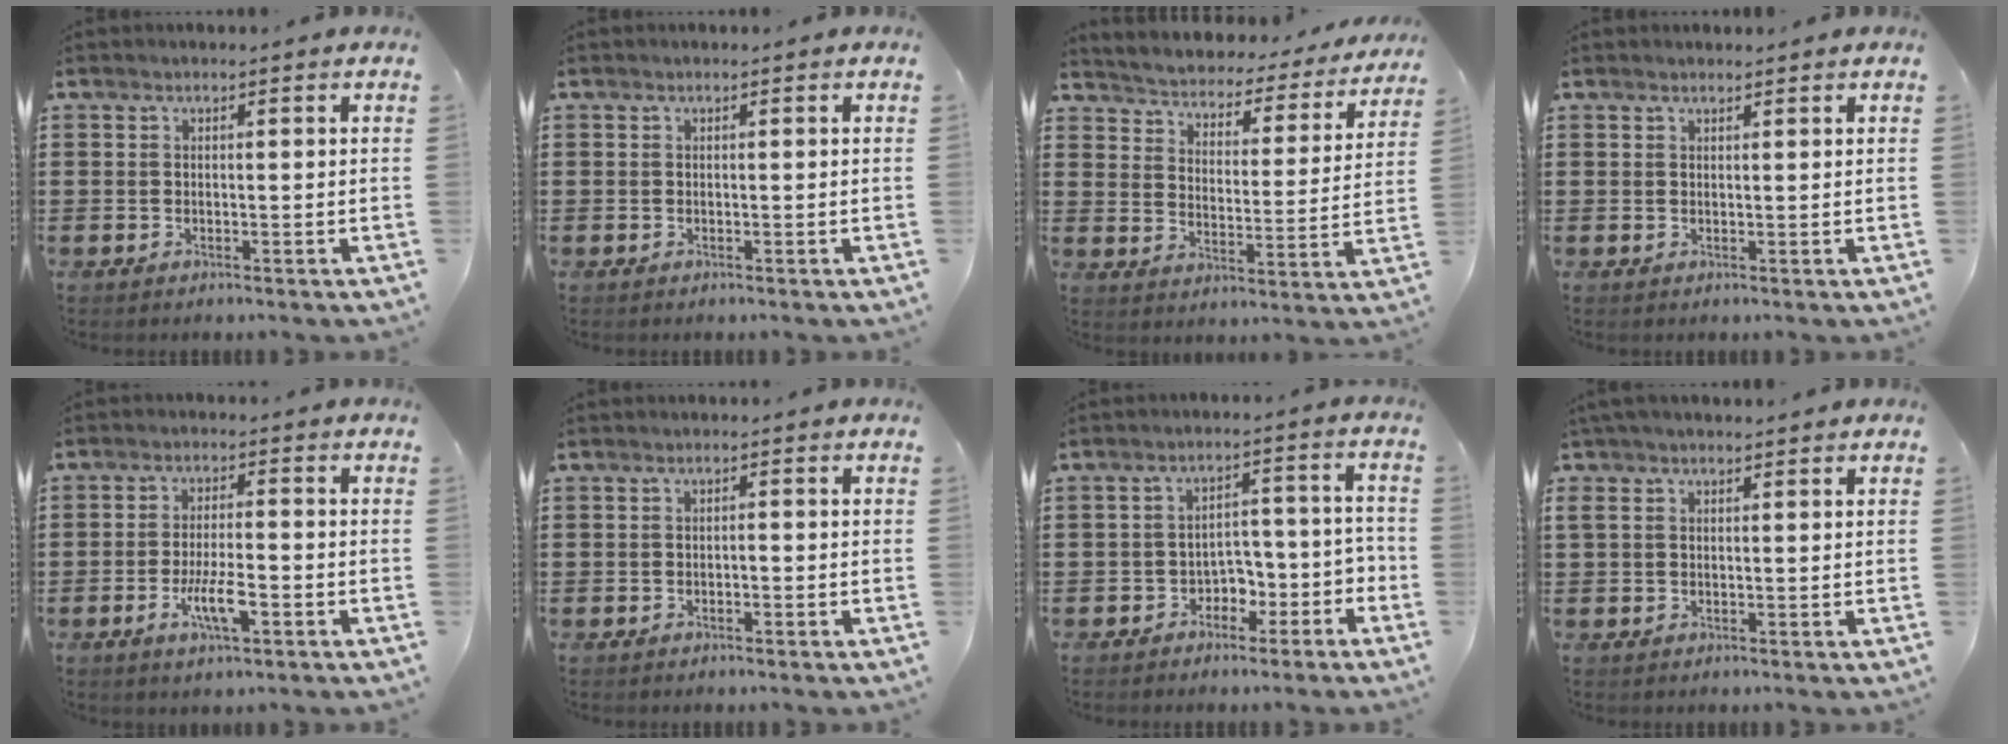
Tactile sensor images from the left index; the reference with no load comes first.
{"total": 0.0}
{"total": 2.3, "force": [2.3, 0.3, -0.1], "torque": [-0.019, -0.030, 0.027]}
{"total": 0.8, "force": [0.8, 0.1, 0.1], "torque": [-0.004, 0.000, 0.015]}
{"total": 6.0, "force": [-2.4, 1.7, 5.3], "torque": [-0.105, -0.003, -0.045]}
{"total": 0.6, "force": [-0.4, 0.2, 0.4], "torque": [-0.012, -0.003, -0.008]}
{"total": 3.9, "force": [-3.0, 2.2, 1.3], "torque": [-0.031, 0.011, -0.062]}
{"total": 1.9, "force": [1.1, 0.8, 1.4], "torque": [-0.030, 0.006, 0.019]}